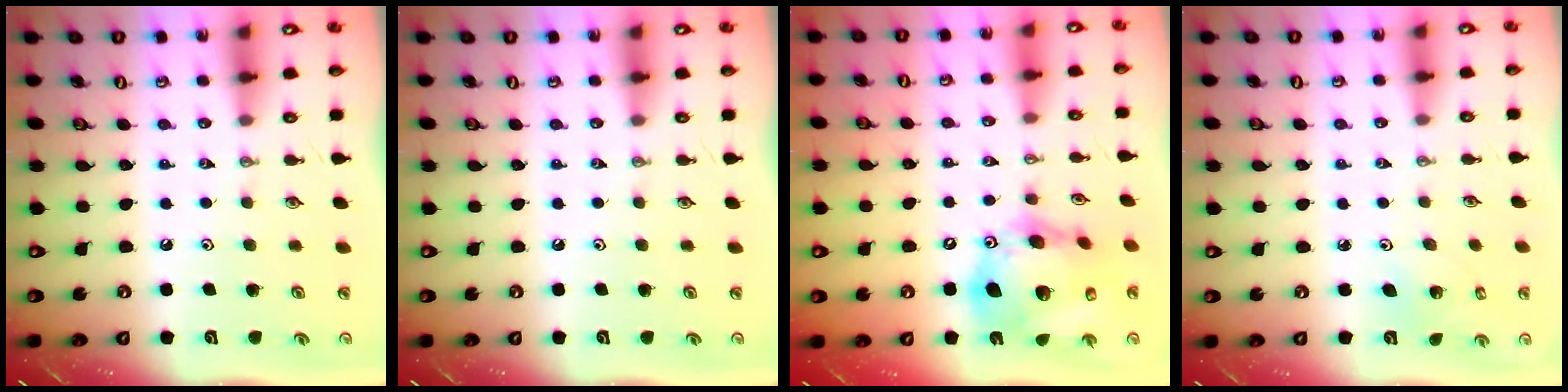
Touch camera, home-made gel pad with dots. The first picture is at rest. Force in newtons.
{"total": 0.0}
{"total": 21.2, "press": 20.9, "slide": 3.4}
{"total": 2.1, "press": 2.1, "slide": 0.1}